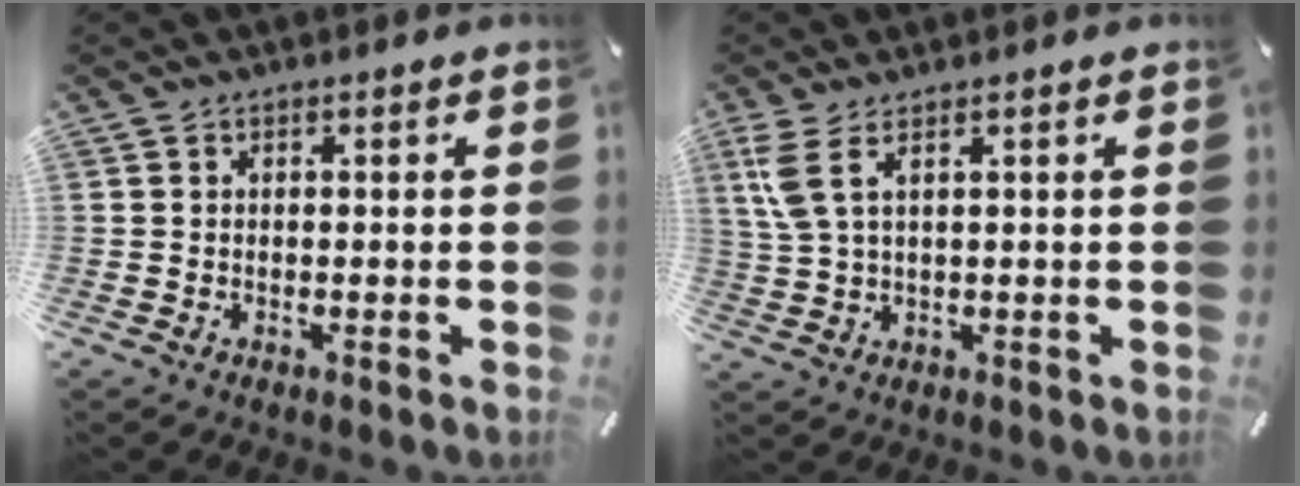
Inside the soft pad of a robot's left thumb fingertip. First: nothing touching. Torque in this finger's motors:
{"motor_torque": [1.75, 1.70, 1.37, -0.88, 0.47]}